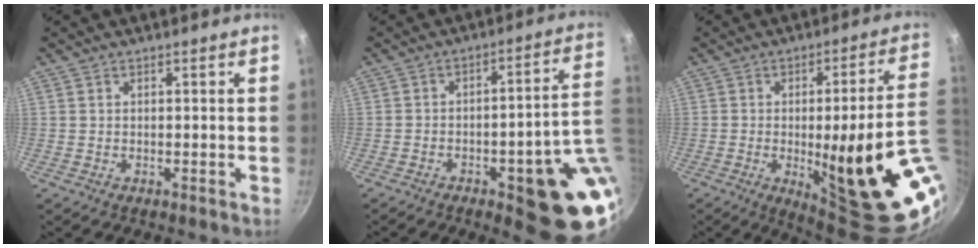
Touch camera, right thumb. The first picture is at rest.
{"total": 17.6, "force": [-3.8, 5.1, 16.4], "torque": [-0.161, 0.016, -0.044]}
{"total": 25.2, "force": [-4.1, 5.4, 24.3], "torque": [-0.286, -0.012, -0.032]}